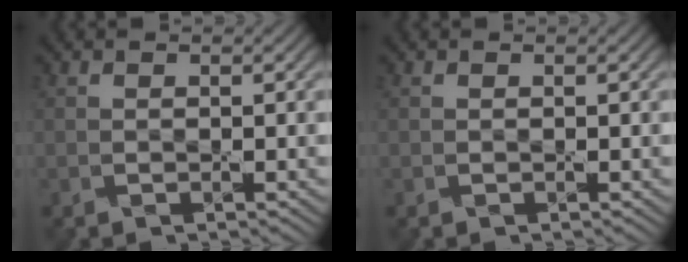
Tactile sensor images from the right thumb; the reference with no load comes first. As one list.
[{"total": 0.0}]